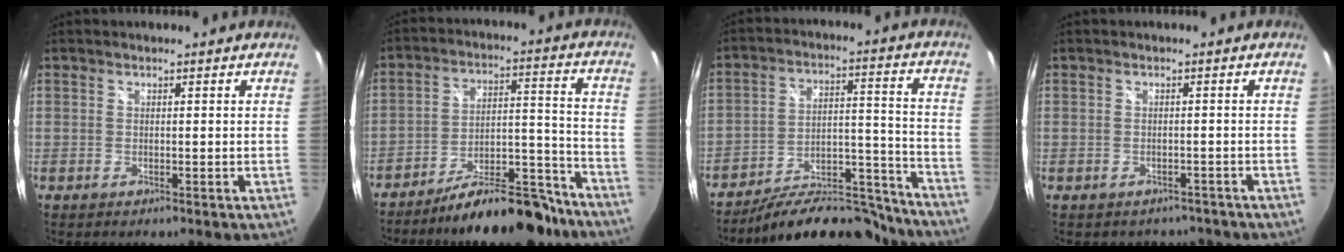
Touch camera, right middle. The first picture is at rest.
{"total": 16.4, "force": [-13.8, 4.5, 7.5], "torque": [-0.110, 0.027, -0.195]}
{"total": 18.3, "force": [-16.7, 4.9, 5.6], "torque": [-0.077, 0.036, -0.233]}
{"total": 4.3, "force": [-3.3, 2.5, 0.7], "torque": [-0.007, 0.005, -0.036]}